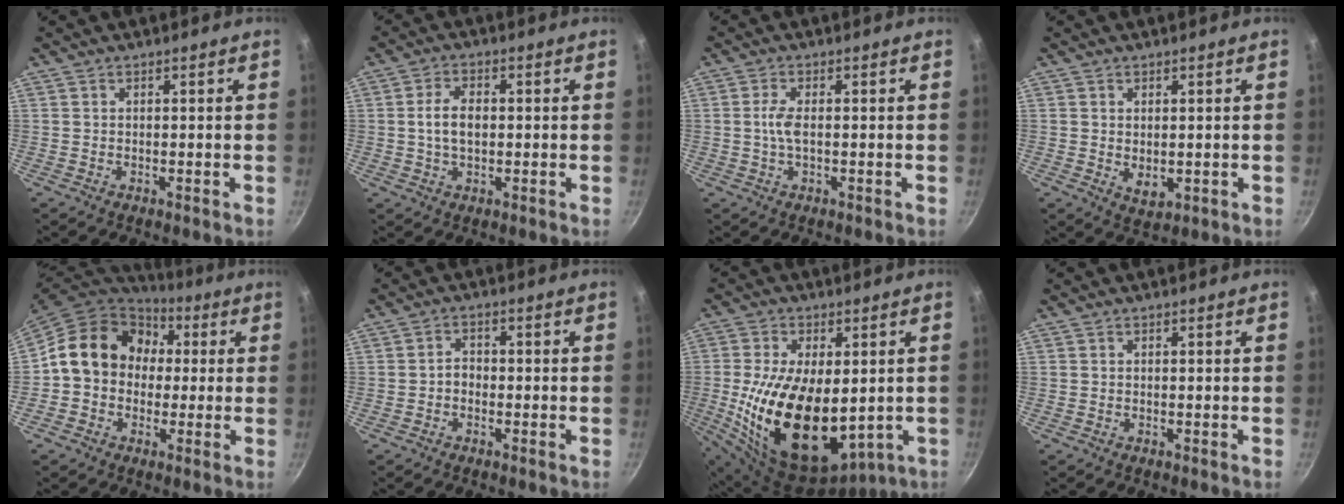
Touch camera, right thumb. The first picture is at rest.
{"total": 5.5, "force": [0.1, 3.3, 4.4], "torque": [-0.075, 0.011, -0.003]}
{"total": 3.2, "force": [-0.1, 1.0, 3.0], "torque": [-0.073, 0.003, -0.006]}
{"total": 3.5, "force": [0.2, 2.2, 2.7], "torque": [-0.042, -0.014, 0.008]}
{"total": 15.6, "force": [1.7, 13.2, 8.3], "torque": [-0.100, 0.039, 0.010]}
{"total": 2.2, "force": [-0.9, 1.6, 1.2], "torque": [-0.011, 0.016, -0.020]}
{"total": 22.8, "force": [-0.9, 13.2, 18.6], "torque": [-0.334, -0.017, 0.007]}
{"total": 0.0}